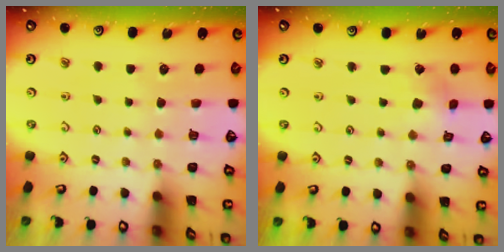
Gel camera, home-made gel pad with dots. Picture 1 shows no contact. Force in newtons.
{"total": 2.7, "press": 2.6, "slide": 0.3}